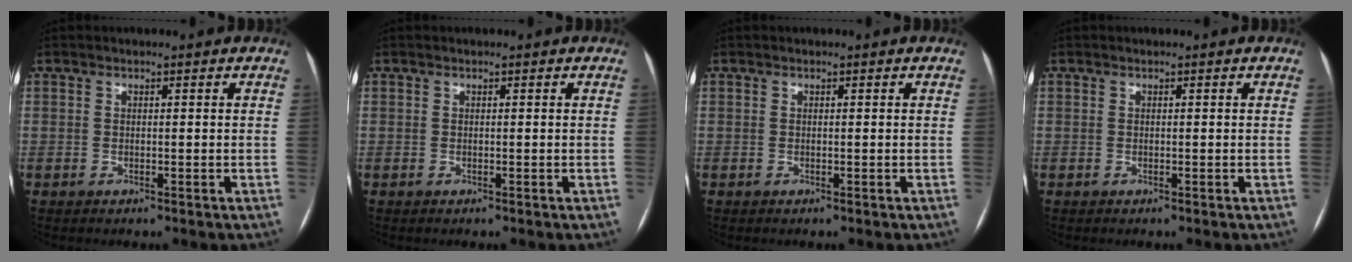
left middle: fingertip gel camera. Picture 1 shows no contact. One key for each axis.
{"total": 0.0}
{"total": 0.0}
{"total": 0.0}